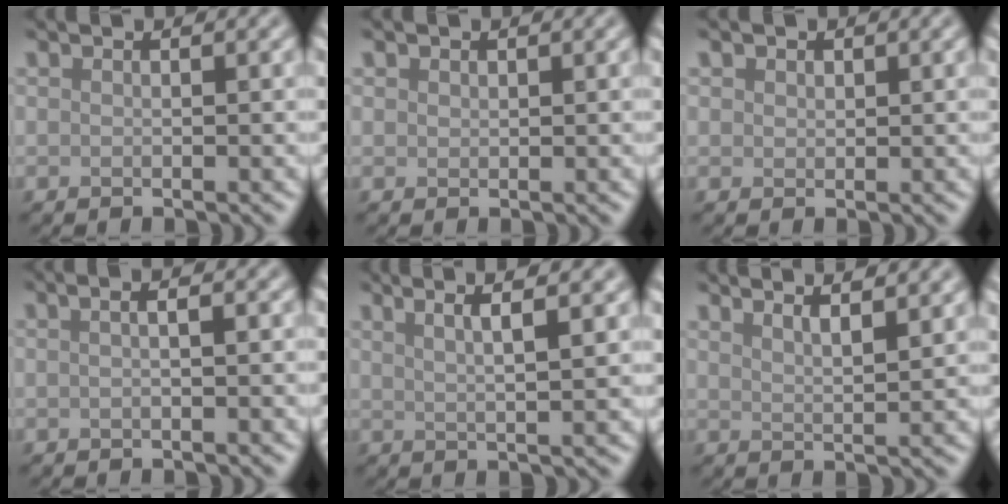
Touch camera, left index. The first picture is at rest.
{"total": 0.8, "force": [0.4, 0.6, 0.1], "torque": [0.001, -0.001, 0.007]}
{"total": 1.1, "force": [0.6, 0.9, 0.3], "torque": [-0.004, -0.001, 0.008]}
{"total": 3.1, "force": [0.7, 1.4, 2.6], "torque": [-0.007, 0.007, -0.014]}
{"total": 4.3, "force": [2.1, 0.9, 3.6], "torque": [-0.039, 0.014, 0.014]}
{"total": 4.2, "force": [3.2, 1.3, 2.4], "torque": [-0.006, 0.023, 0.020]}